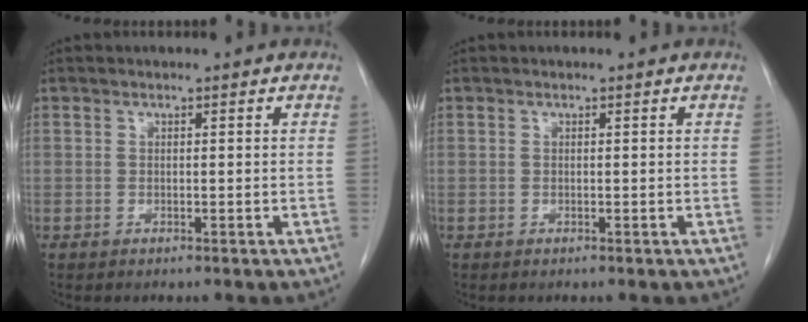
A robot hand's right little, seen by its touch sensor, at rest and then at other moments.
{"total": 0.0}